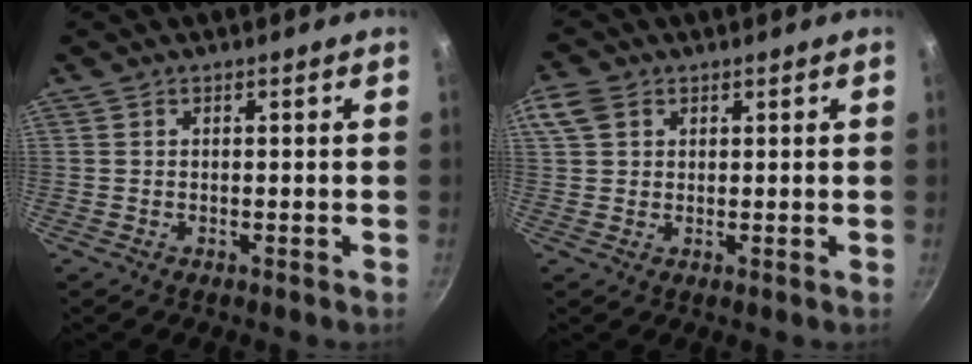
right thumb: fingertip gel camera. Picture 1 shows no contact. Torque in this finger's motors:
{"motor_torque": [-0.53, 0.91, 0.38, -0.34, 0.17]}